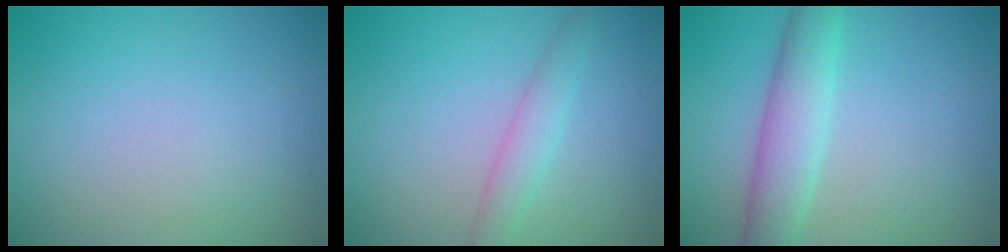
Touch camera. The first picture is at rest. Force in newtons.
{"total": 2.2, "press": 2.2, "slide": 0.2}
{"total": 4.2, "press": 4.2, "slide": 0.2}